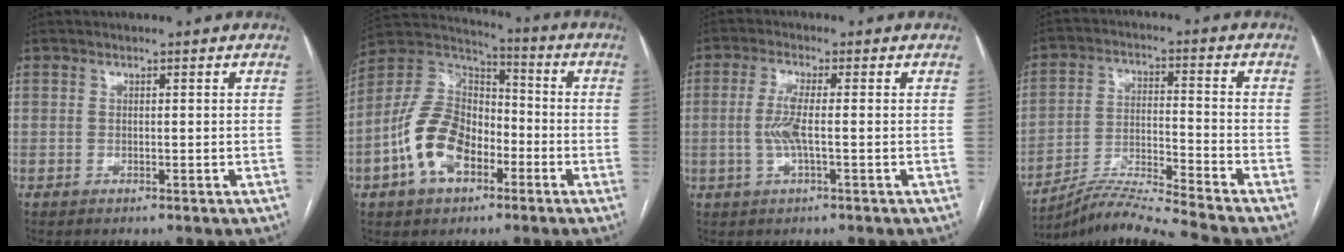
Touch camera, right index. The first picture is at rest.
{"total": 13.7, "force": [-5.1, 8.4, 9.5], "torque": [-0.212, 0.025, -0.091]}
{"total": 4.4, "force": [-0.7, 0.4, 4.3], "torque": [-0.099, -0.001, -0.013]}
{"total": 11.1, "force": [-10.3, -2.9, 2.8], "torque": [-0.046, 0.001, -0.188]}